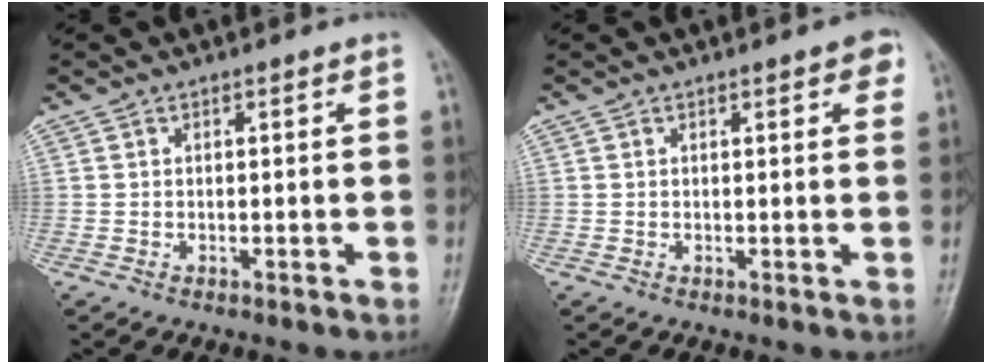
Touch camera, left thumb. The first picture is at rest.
{"total": 2.9, "force": [1.5, 1.0, 2.3], "torque": [-0.018, -0.001, 0.012]}